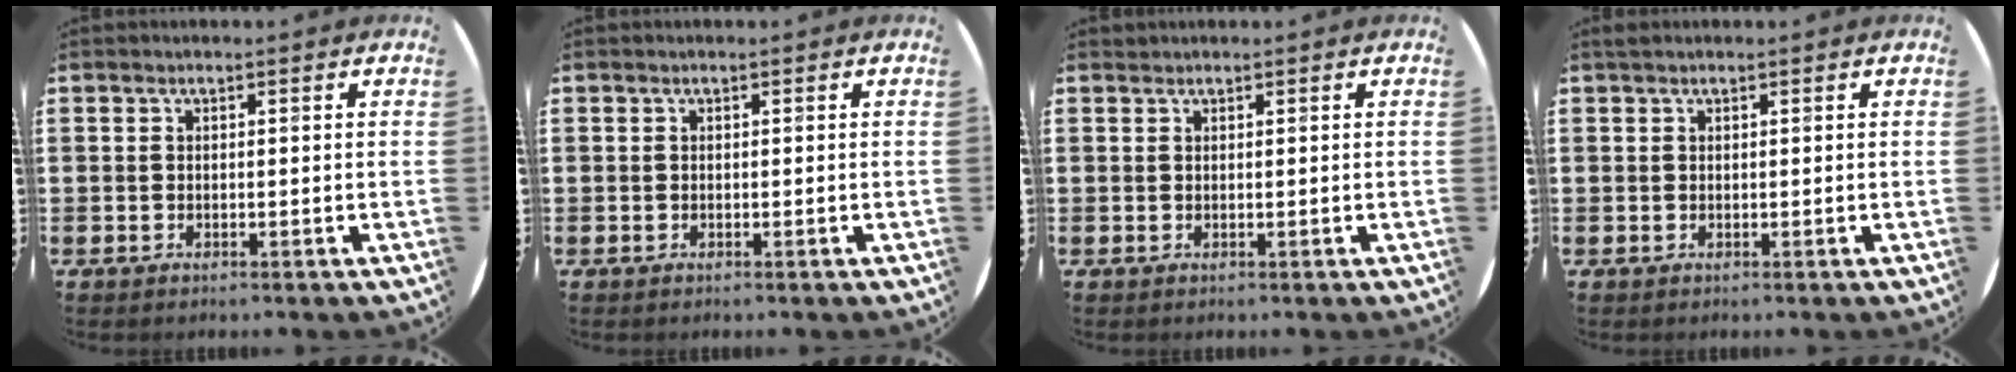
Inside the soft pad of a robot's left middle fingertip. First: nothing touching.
{"total": 0.0}
{"total": 0.0}
{"total": 0.6, "force": [0.5, 0.3, 0.1], "torque": [0.006, 0.000, 0.008]}